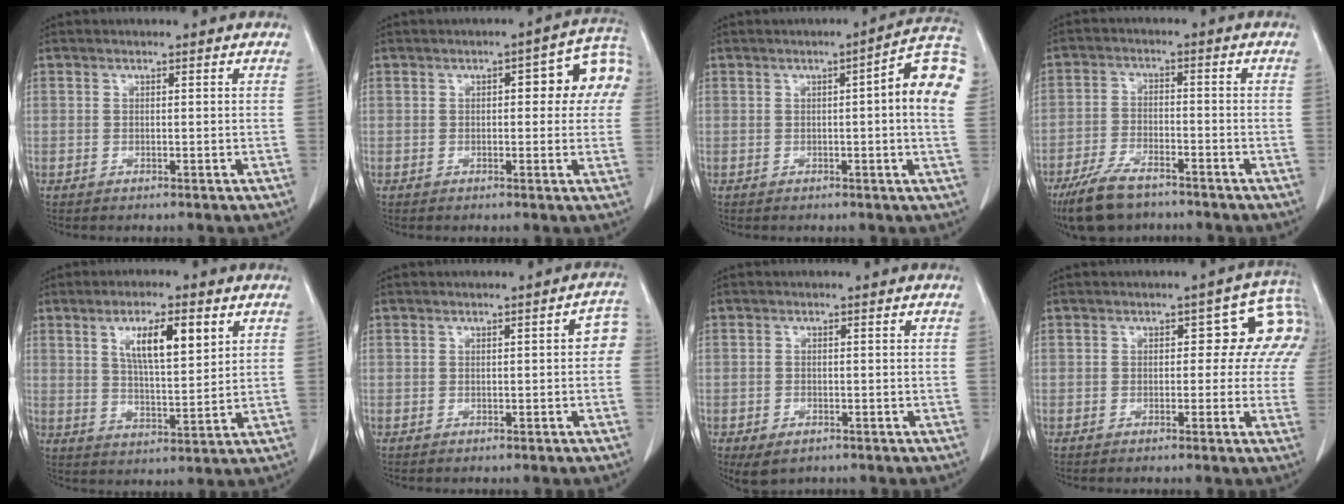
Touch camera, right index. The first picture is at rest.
{"total": 8.9, "force": [1.8, 3.3, 8.1], "torque": [-0.085, 0.036, 0.018]}
{"total": 10.0, "force": [1.9, 0.7, 9.8], "torque": [-0.115, 0.015, 0.010]}
{"total": 8.9, "force": [-6.8, 3.2, 4.7], "torque": [-0.098, -0.015, -0.124]}
{"total": 9.0, "force": [3.7, 2.2, 7.9], "torque": [-0.139, 0.002, 0.068]}
{"total": 3.1, "force": [0.0, 1.2, 2.9], "torque": [-0.022, 0.015, -0.004]}
{"total": 3.2, "force": [-1.8, 1.9, 1.8], "torque": [-0.034, -0.005, -0.019]}
{"total": 7.1, "force": [1.6, 4.1, 5.6], "torque": [-0.051, 0.033, 0.009]}